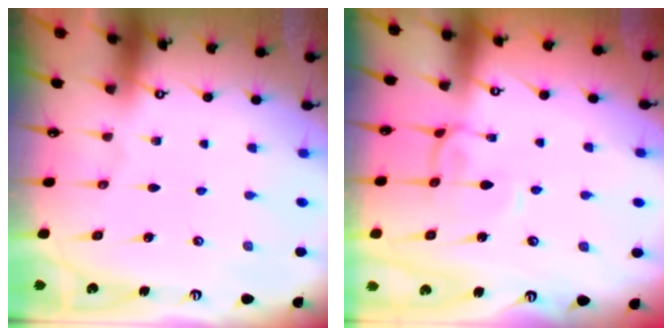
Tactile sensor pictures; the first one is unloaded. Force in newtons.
{"total": 2.3, "press": 2.3, "slide": 0.4}